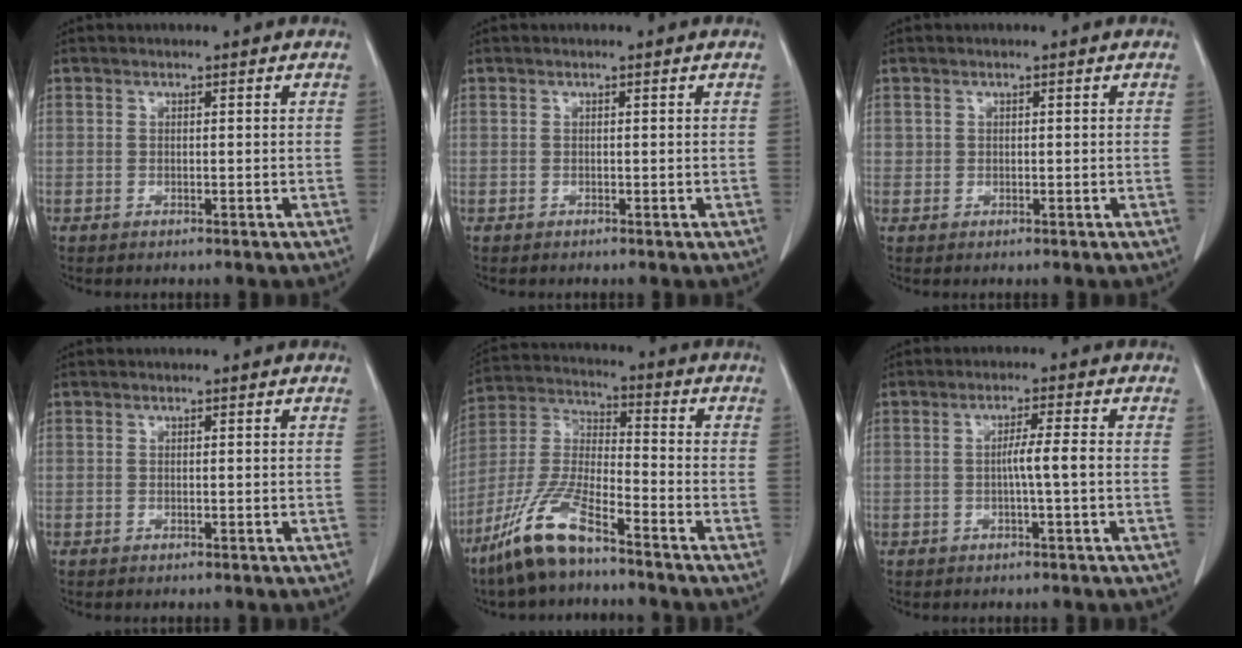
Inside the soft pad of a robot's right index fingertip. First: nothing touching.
{"total": 0.0}
{"total": 0.6, "force": [0.1, 0.5, 0.0], "torque": [0.007, 0.003, 0.001]}
{"total": 0.0}
{"total": 12.1, "force": [-8.6, 2.1, 8.2], "torque": [-0.185, -0.017, -0.173]}
{"total": 3.4, "force": [-0.5, -0.5, 3.3], "torque": [-0.055, 0.002, -0.009]}